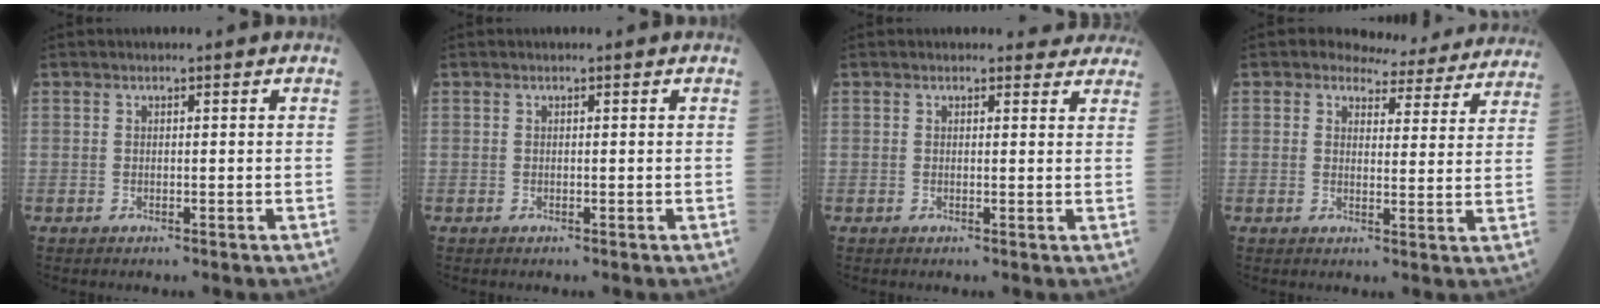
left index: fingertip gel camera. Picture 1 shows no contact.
{"total": 0.0}
{"total": 3.8, "force": [3.6, 1.4, 0.1], "torque": [0.016, -0.004, 0.020]}
{"total": 11.6, "force": [10.7, 4.0, 1.7], "torque": [0.005, -0.007, 0.104]}